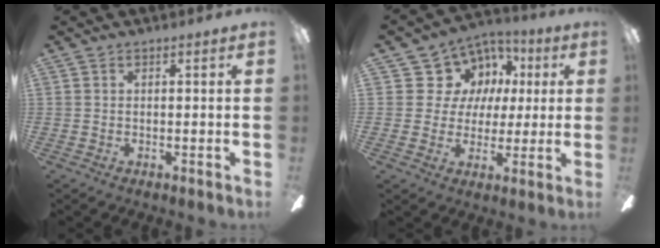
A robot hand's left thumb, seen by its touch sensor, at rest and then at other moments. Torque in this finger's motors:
{"motor_torque": [0.37, 0.13, 0.09, -0.10, -0.01]}